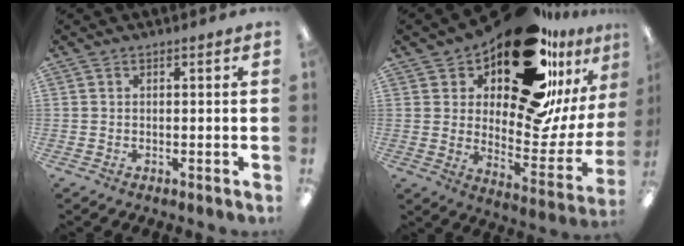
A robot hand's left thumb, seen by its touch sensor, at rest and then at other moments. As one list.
[{"total": 24.4, "force": [18.0, 9.5, 13.5], "torque": [-0.161, -0.136, 0.301]}]